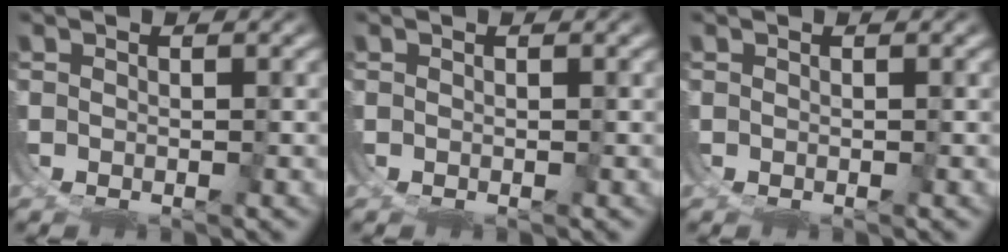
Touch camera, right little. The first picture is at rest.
{"total": 0.0}
{"total": 0.0}